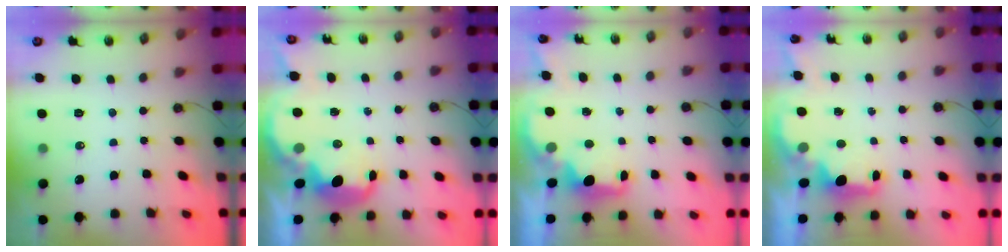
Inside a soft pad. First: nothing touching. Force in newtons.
{"total": 5.7, "press": 5.7, "slide": 0.7}
{"total": 2.2, "press": 2.0, "slide": 0.8}
{"total": 1.8, "press": 1.7, "slide": 0.5}